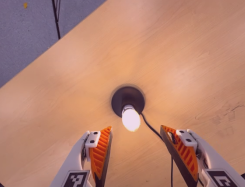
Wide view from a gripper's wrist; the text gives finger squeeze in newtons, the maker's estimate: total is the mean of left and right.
{"total": 0.0}